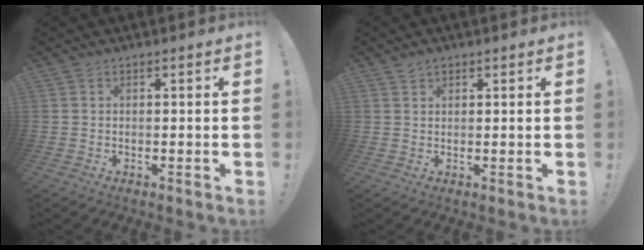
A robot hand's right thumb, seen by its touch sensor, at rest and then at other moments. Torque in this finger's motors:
{"motor_torque": [0.01, 0.25, -0.10, 0.07, 0.00]}